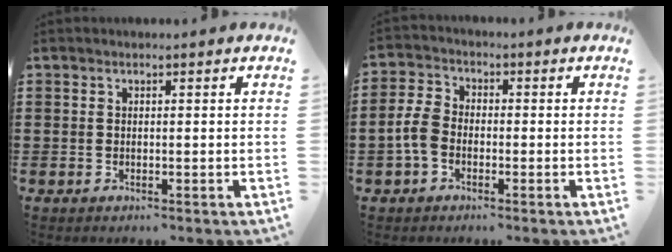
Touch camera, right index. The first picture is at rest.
{"total": 4.6, "force": [-1.5, 3.1, 3.1], "torque": [-0.086, -0.002, -0.034]}